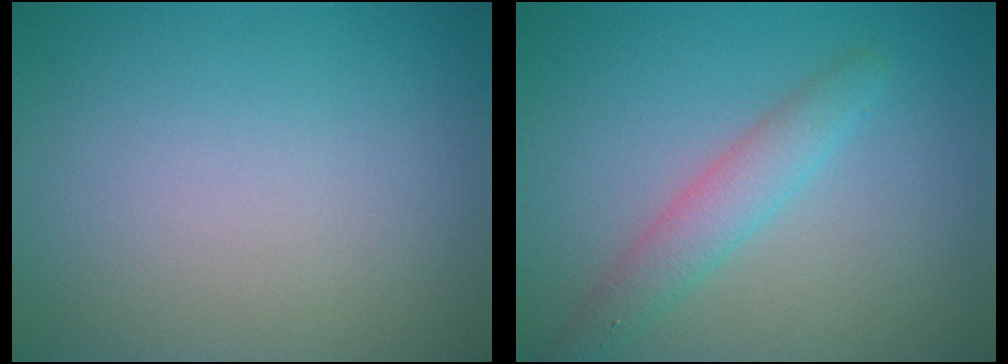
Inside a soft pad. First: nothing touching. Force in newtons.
{"total": 2.8, "press": 2.8, "slide": 0.0}